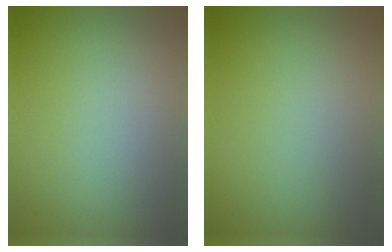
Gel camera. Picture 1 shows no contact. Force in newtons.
{"total": 0.0}